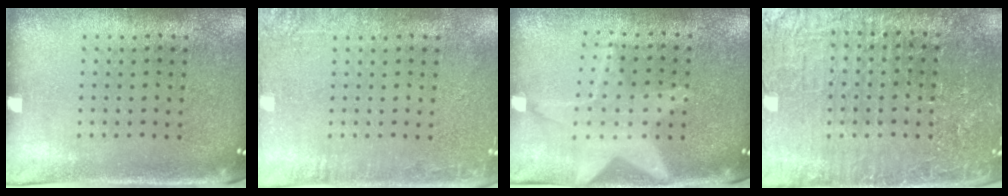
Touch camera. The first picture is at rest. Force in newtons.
{"total": 2.9, "press": 2.9, "slide": 0.4}
{"total": 1.2, "press": 1.2, "slide": 0.2}
{"total": 4.8, "press": 4.5, "slide": 1.8}